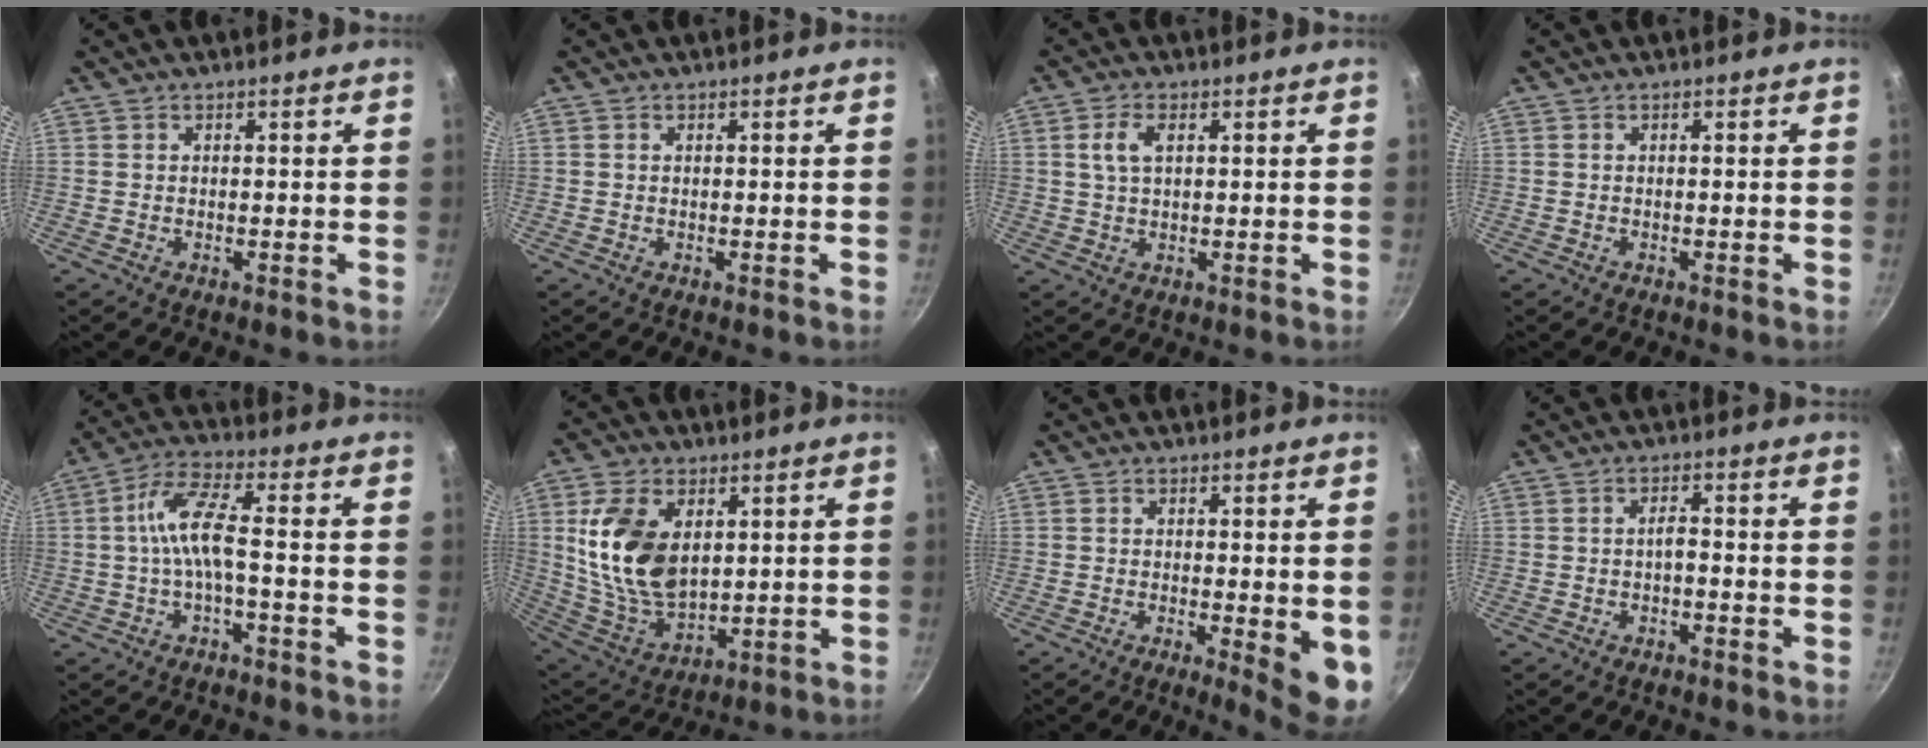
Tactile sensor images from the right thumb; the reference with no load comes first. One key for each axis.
{"total": 0.0}
{"total": 4.3, "fx": 1.2, "fy": 2.3, "fz": 3.4, "tx": -0.060, "ty": 0.005, "tz": 0.023}
{"total": 0.0}
{"total": 7.4, "fx": -1.5, "fy": 1.9, "fz": 7.0, "tx": -0.159, "ty": 0.030, "tz": -0.034}
{"total": 16.6, "fx": 3.9, "fy": 10.3, "fz": 12.5, "tx": -0.221, "ty": -0.028, "tz": 0.088}
{"total": 6.7, "fx": -0.9, "fy": 1.6, "fz": 6.4, "tx": -0.075, "ty": -0.011, "tz": -0.009}
{"total": 1.8, "fx": -0.9, "fy": 0.6, "fz": 1.4, "tx": -0.022, "ty": 0.012, "tz": -0.017}